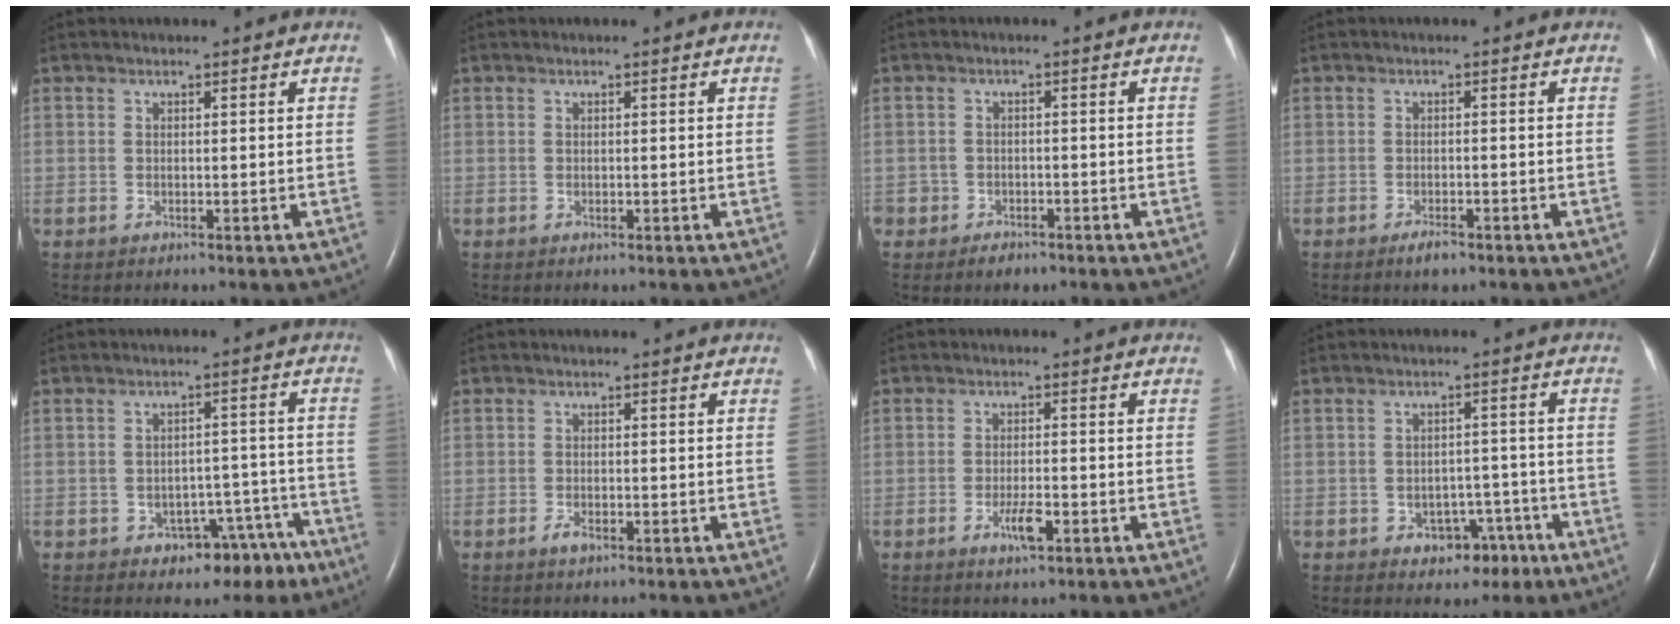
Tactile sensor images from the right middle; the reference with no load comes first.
{"total": 0.0}
{"total": 3.4, "force": [-2.3, 2.3, 0.6], "torque": [-0.008, 0.006, -0.036]}
{"total": 2.0, "force": [-1.5, 0.6, 1.2], "torque": [-0.028, -0.002, -0.023]}
{"total": 7.3, "force": [-4.9, 4.5, 2.9], "torque": [-0.017, 0.033, -0.060]}
{"total": 1.4, "force": [-0.9, 0.5, 1.0], "torque": [-0.025, -0.002, -0.014]}
{"total": 3.4, "force": [-1.7, 0.7, 2.8], "torque": [-0.057, -0.002, -0.028]}
{"total": 5.1, "force": [-2.8, 3.5, 2.4], "torque": [-0.027, 0.018, -0.029]}